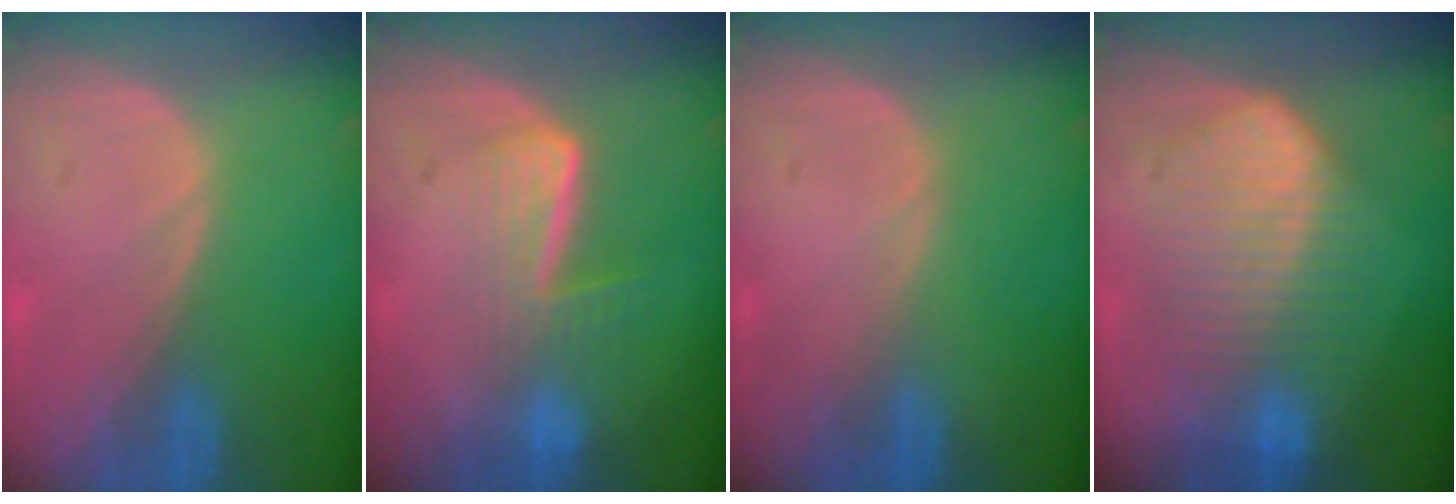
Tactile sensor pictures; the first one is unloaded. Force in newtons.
{"total": 6.6, "press": 5.5, "slide": 3.6}
{"total": 0.0}
{"total": 9.5, "press": 9.5, "slide": 0.3}